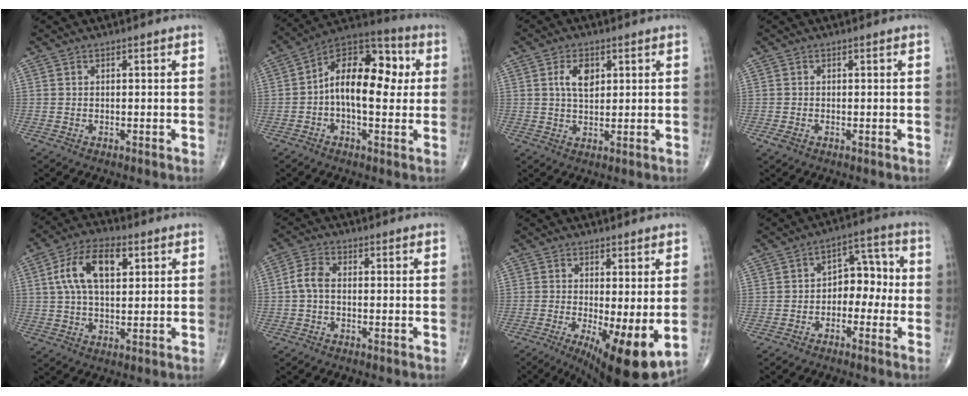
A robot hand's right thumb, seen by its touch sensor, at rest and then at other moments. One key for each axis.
{"total": 16.5, "fx": 1.0, "fy": 9.0, "fz": 13.7, "tx": -0.187, "ty": 0.039, "tz": 0.005}
{"total": 5.2, "fx": 1.7, "fy": 3.0, "fz": 3.9, "tx": -0.060, "ty": -0.005, "tz": 0.031}
{"total": 1.3, "fx": -0.5, "fy": 0.8, "fz": 0.9, "tx": -0.024, "ty": -0.002, "tz": -0.010}
{"total": 11.7, "fx": 3.4, "fy": 6.1, "fz": 9.4, "tx": -0.169, "ty": 0.011, "tz": 0.058}
{"total": 3.9, "fx": -0.5, "fy": 2.3, "fz": 3.1, "tx": -0.064, "ty": 0.012, "tz": -0.016}
{"total": 11.9, "fx": -2.4, "fy": 3.3, "fz": 11.2, "tx": -0.170, "ty": -0.024, "tz": -0.026}
{"total": 7.7, "fx": -1.4, "fy": 5.3, "fz": 5.4, "tx": -0.040, "ty": 0.040, "tz": -0.036}